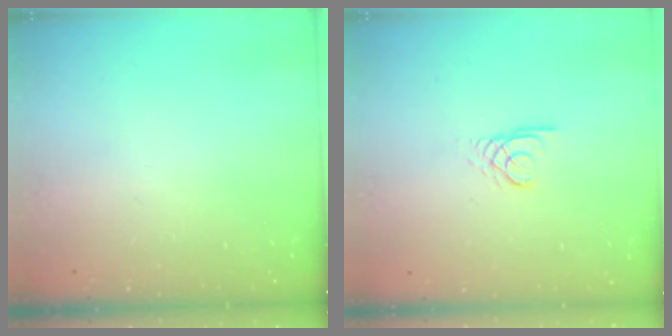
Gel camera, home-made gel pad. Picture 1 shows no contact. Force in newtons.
{"total": 2.4, "press": 2.4, "slide": 0.3}